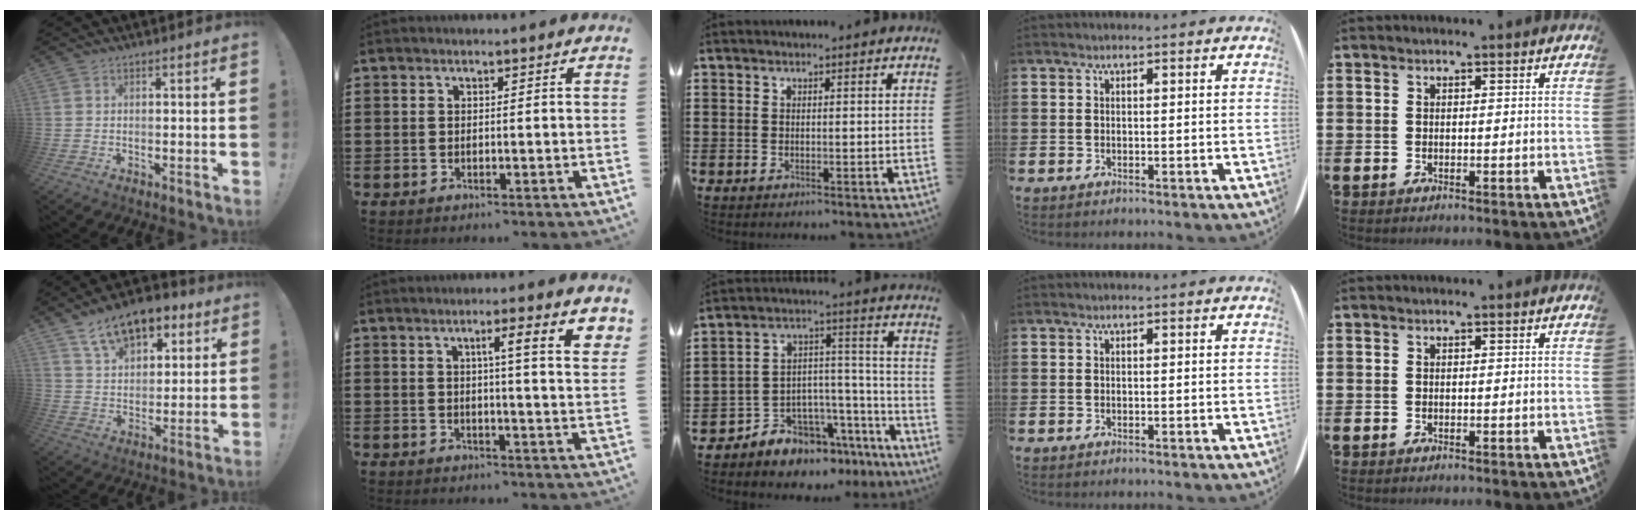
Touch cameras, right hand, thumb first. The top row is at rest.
{"thumb": {"total": 14.1, "force": [9.1, 8.1, 7.2], "torque": [-0.115, -0.052, 0.170]}, "index": {"total": 6.4, "force": [2.6, 0.2, 5.8], "torque": [-0.101, -0.006, 0.036]}, "middle": {"total": 6.8, "force": [-6.2, 2.8, -0.4], "torque": [0.007, 0.009, -0.118]}}